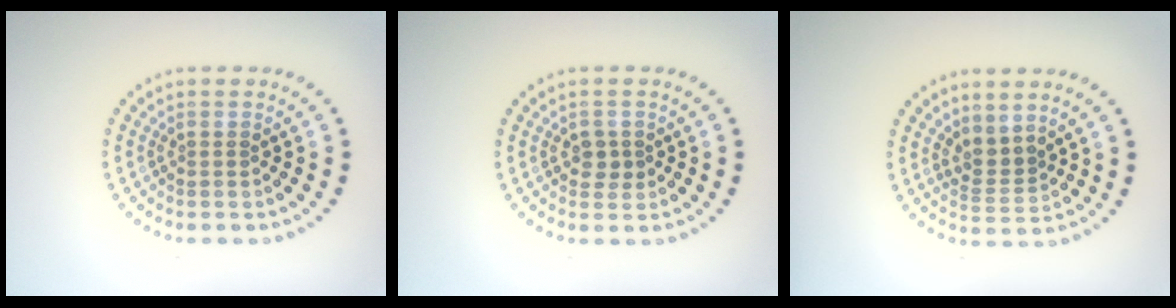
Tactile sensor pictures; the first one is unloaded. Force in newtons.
{"total": 1.5, "press": 1.5, "slide": 0.3}
{"total": 2.1, "press": 1.4, "slide": 1.6}